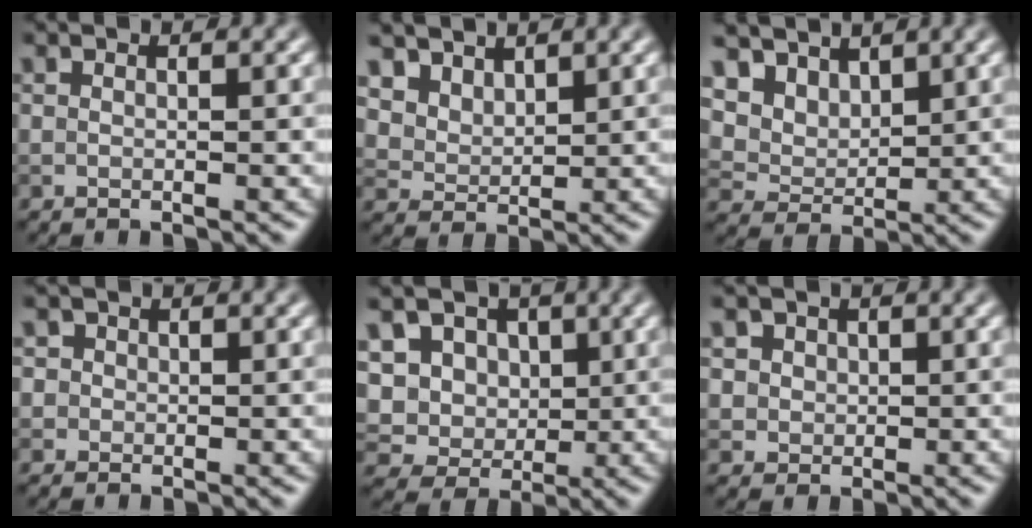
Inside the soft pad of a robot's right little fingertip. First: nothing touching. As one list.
[{"total": 4.7, "force": [3.3, 3.0, 1.7], "torque": [-0.065, -0.009, 0.078]}, {"total": 7.2, "force": [4.4, 4.9, 2.9], "torque": [-0.089, -0.004, 0.091]}, {"total": 2.1, "force": [0.8, 1.9, 0.6], "torque": [0.003, 0.007, 0.010]}, {"total": 11.0, "force": [3.4, 9.1, 5.0], "torque": [-0.117, 0.022, 0.047]}, {"total": 4.0, "force": [1.8, 3.2, 1.6], "torque": [-0.025, 0.011, 0.023]}]